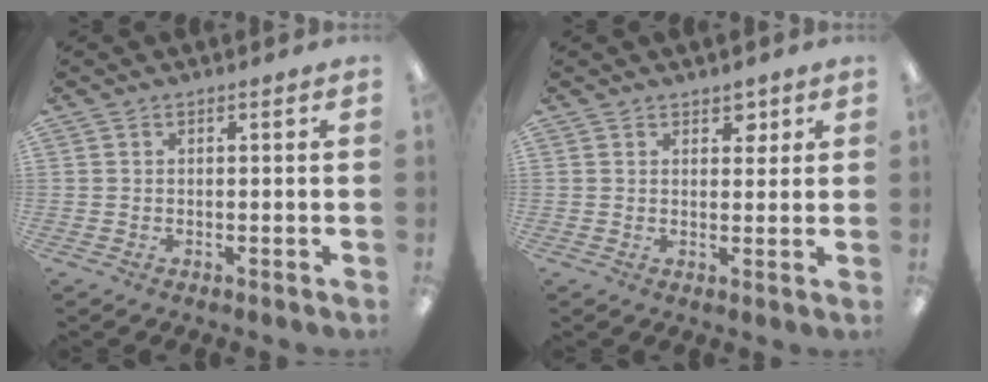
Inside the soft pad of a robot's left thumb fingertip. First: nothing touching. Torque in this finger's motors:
{"motor_torque": [-0.16, 0.02, 0.01, 0.11, 0.01]}